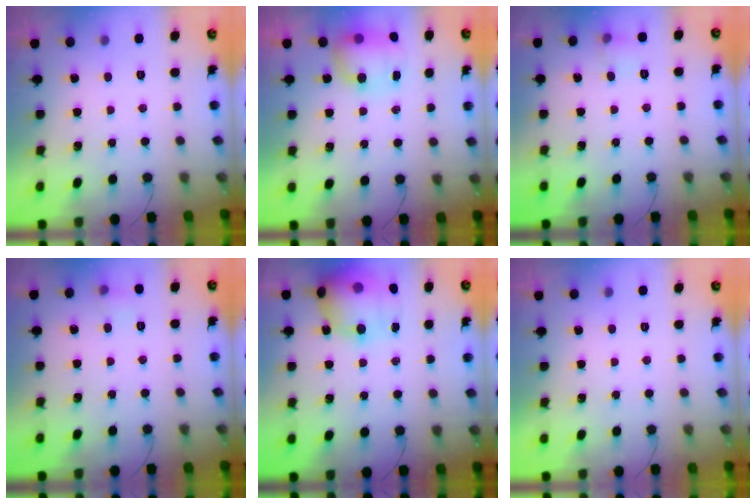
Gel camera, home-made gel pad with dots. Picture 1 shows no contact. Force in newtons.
{"total": 8.7, "press": 8.3, "slide": 2.5}
{"total": 4.9, "press": 4.8, "slide": 1.1}
{"total": 5.1, "press": 4.9, "slide": 1.5}
{"total": 19.5, "press": 19.1, "slide": 3.8}
{"total": 0.0}